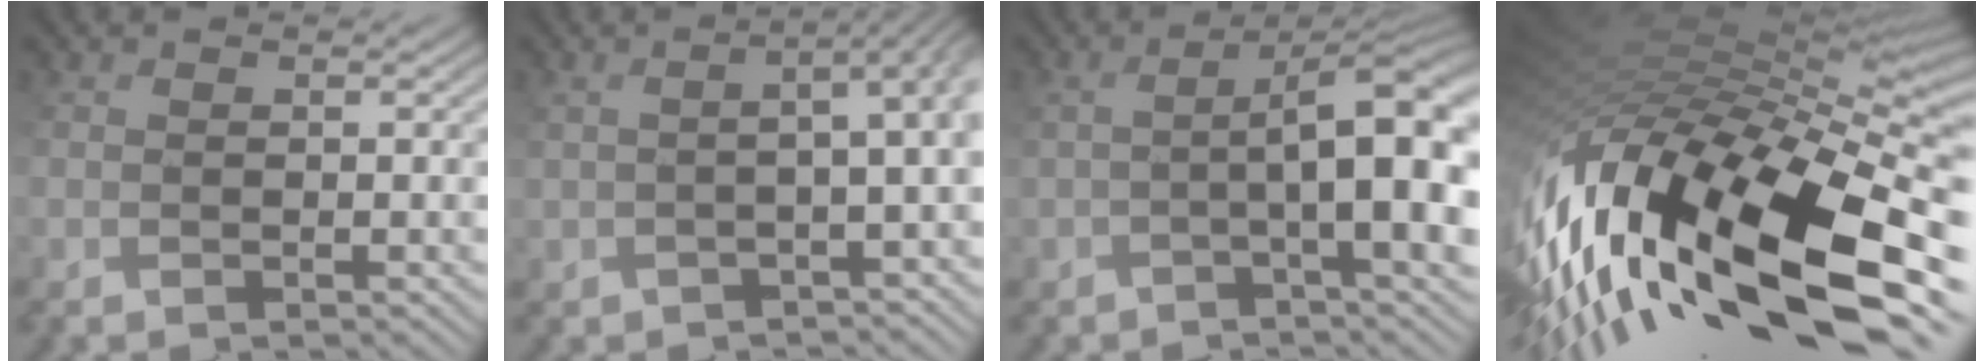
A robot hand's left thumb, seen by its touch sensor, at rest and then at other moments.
{"total": 5.1, "force": [-0.8, 1.5, 4.8], "torque": [-0.033, 0.008, -0.005]}
{"total": 9.3, "force": [-1.6, 1.9, 9.0], "torque": [-0.115, 0.014, -0.019]}
{"total": 16.8, "force": [-3.6, 6.4, 15.1], "torque": [-0.317, -0.035, -0.042]}